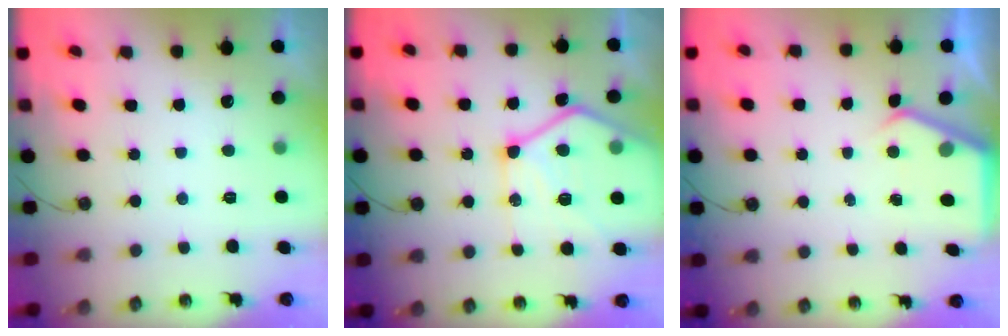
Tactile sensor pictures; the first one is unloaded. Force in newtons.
{"total": 18.3, "press": 18.3, "slide": 1.6}
{"total": 3.5, "press": 3.4, "slide": 0.5}